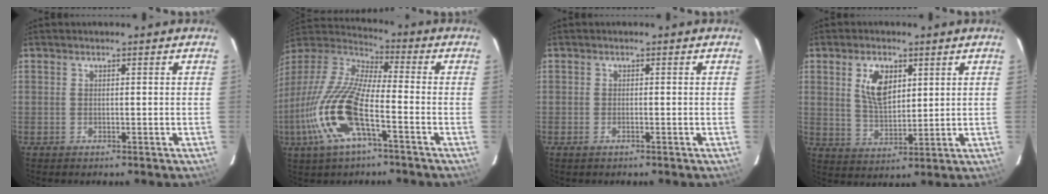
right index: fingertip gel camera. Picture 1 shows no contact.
{"total": 19.2, "force": [-7.6, 5.5, 16.8], "torque": [-0.346, -0.027, -0.158]}
{"total": 1.0, "force": [-0.7, 0.3, 0.6], "torque": [-0.012, -0.002, -0.014]}
{"total": 7.8, "force": [3.0, 4.2, 5.9], "torque": [-0.109, 0.006, 0.062]}